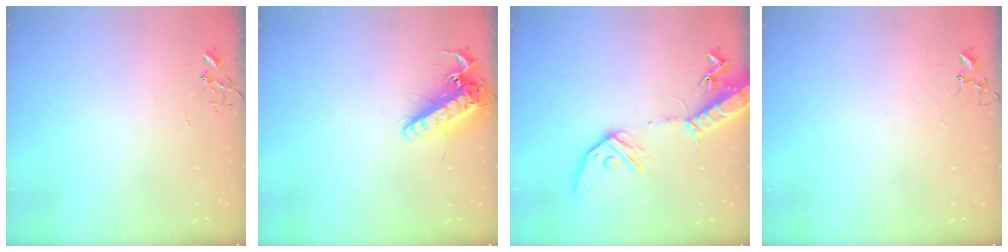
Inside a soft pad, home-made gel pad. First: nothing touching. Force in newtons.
{"total": 14.6, "press": 14.4, "slide": 2.4}
{"total": 16.0, "press": 15.7, "slide": 3.0}
{"total": 4.0, "press": 4.0, "slide": 0.3}